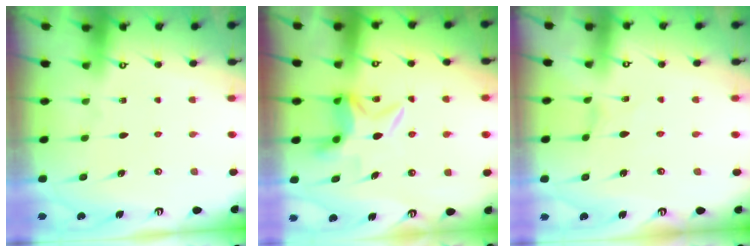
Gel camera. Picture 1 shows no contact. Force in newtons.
{"total": 6.1, "press": 6.0, "slide": 0.8}
{"total": 0.0}